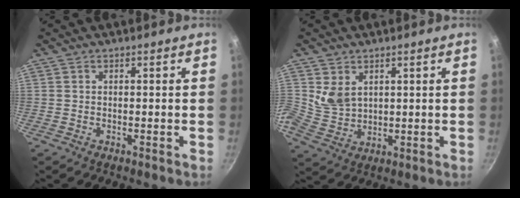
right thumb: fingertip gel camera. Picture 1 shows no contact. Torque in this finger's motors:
{"motor_torque": [-0.03, 0.00, 1.02, -0.17, 0.31]}